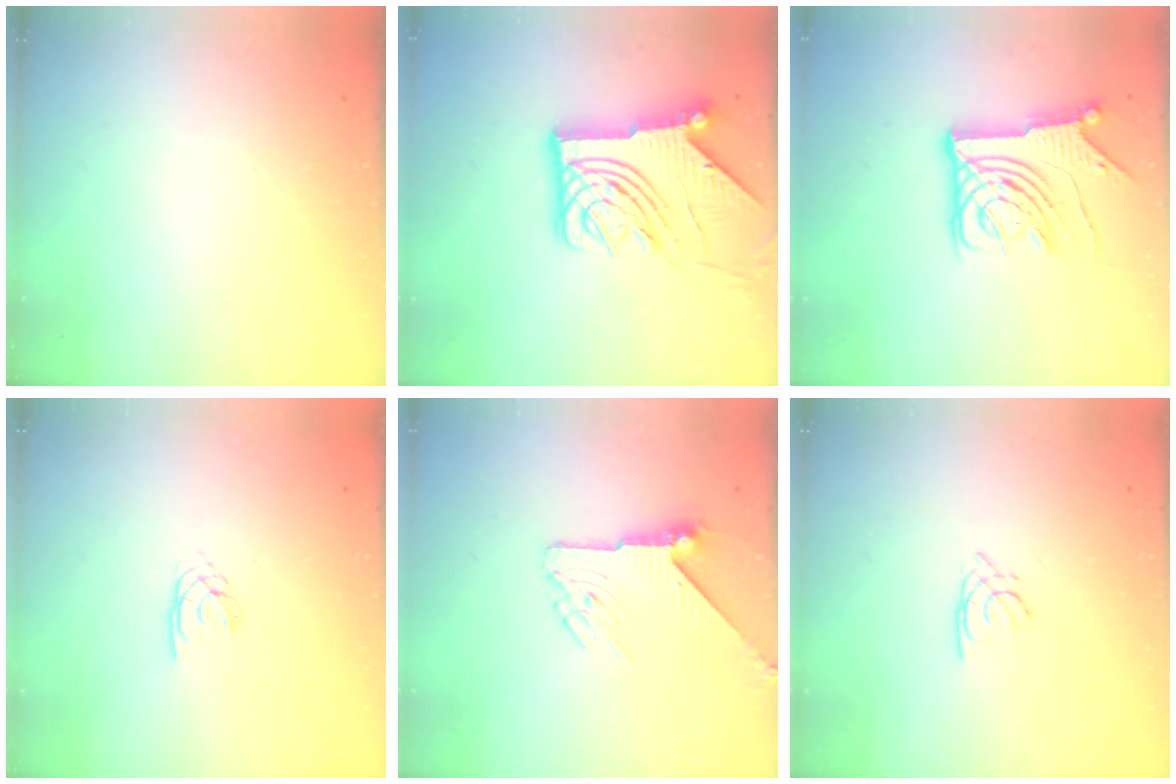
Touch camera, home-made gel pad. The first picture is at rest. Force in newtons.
{"total": 15.0, "press": 14.9, "slide": 1.5}
{"total": 12.6, "press": 12.6, "slide": 1.4}
{"total": 2.1, "press": 2.1, "slide": 0.4}
{"total": 6.2, "press": 6.2, "slide": 0.2}
{"total": 1.5, "press": 1.4, "slide": 0.4}